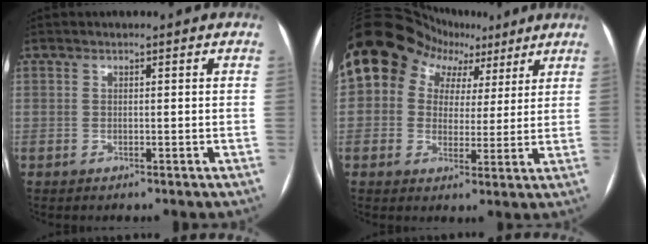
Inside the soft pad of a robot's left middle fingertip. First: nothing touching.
{"total": 12.3, "force": [6.1, 9.7, 4.4], "torque": [-0.056, 0.056, 0.096]}